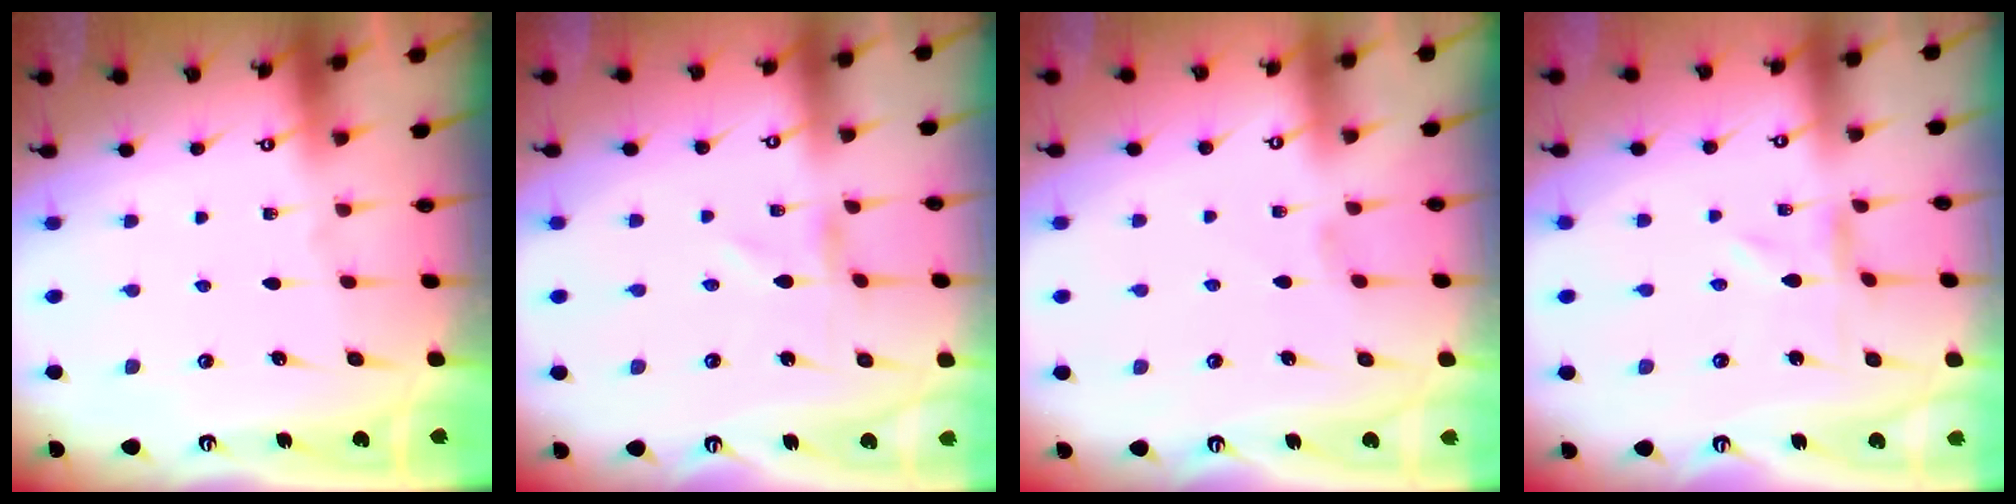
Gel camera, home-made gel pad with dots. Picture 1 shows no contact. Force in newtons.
{"total": 1.0, "press": 1.0, "slide": 0.1}
{"total": 1.0, "press": 0.9, "slide": 0.4}
{"total": 0.0}